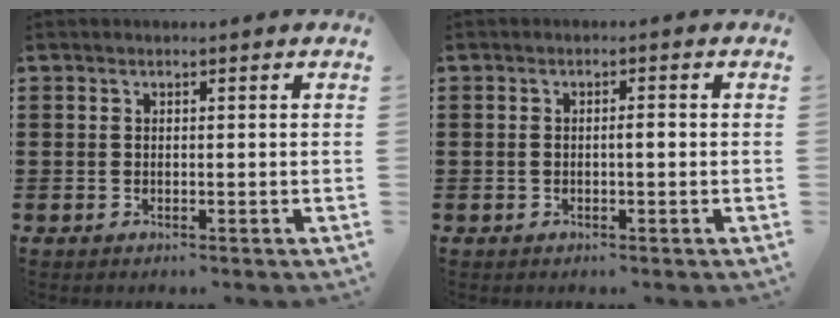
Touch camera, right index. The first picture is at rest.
{"total": 1.4, "force": [-0.2, 0.4, 1.3], "torque": [-0.026, 0.002, -0.005]}